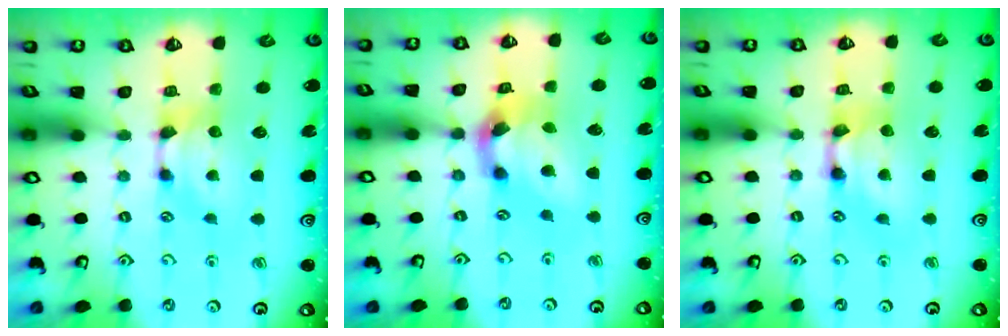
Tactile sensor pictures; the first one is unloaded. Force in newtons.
{"total": 5.3, "press": 4.8, "slide": 2.1}
{"total": 2.6, "press": 2.6, "slide": 0.2}